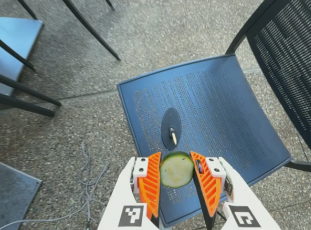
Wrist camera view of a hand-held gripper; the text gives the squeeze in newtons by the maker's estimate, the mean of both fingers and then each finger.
{"total": 11.9, "left": 11.9, "right": 11.8}